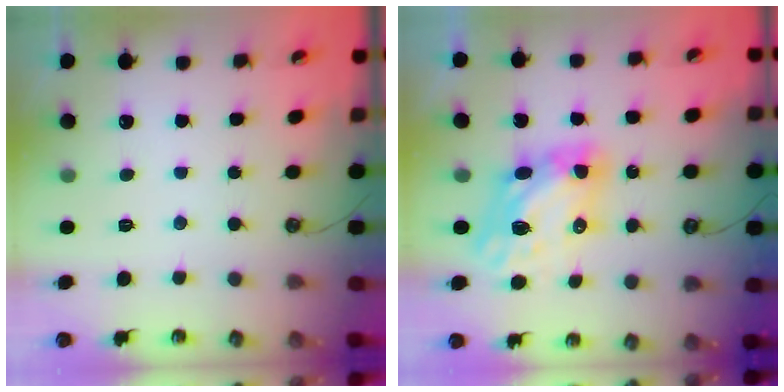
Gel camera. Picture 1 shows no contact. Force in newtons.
{"total": 7.9, "press": 7.9, "slide": 0.6}